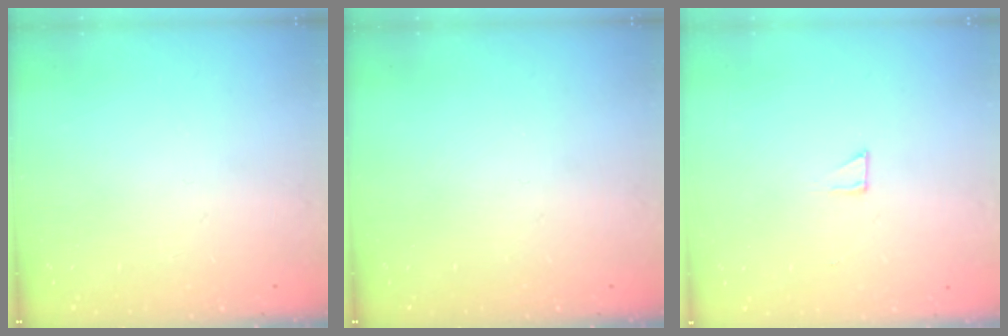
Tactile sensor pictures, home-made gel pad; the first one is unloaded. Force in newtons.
{"total": 0.0}
{"total": 2.3, "press": 2.3, "slide": 0.2}